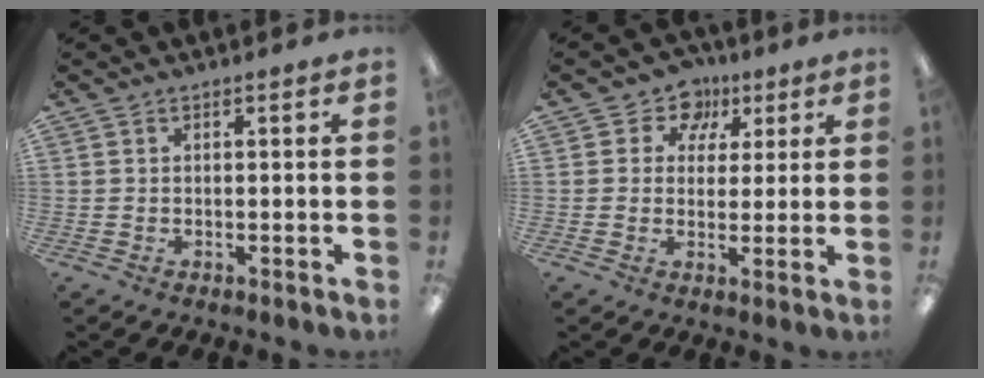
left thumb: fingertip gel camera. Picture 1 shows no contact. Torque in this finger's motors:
{"motor_torque": [-0.19, -0.15, 0.11, 0.01, -0.01]}